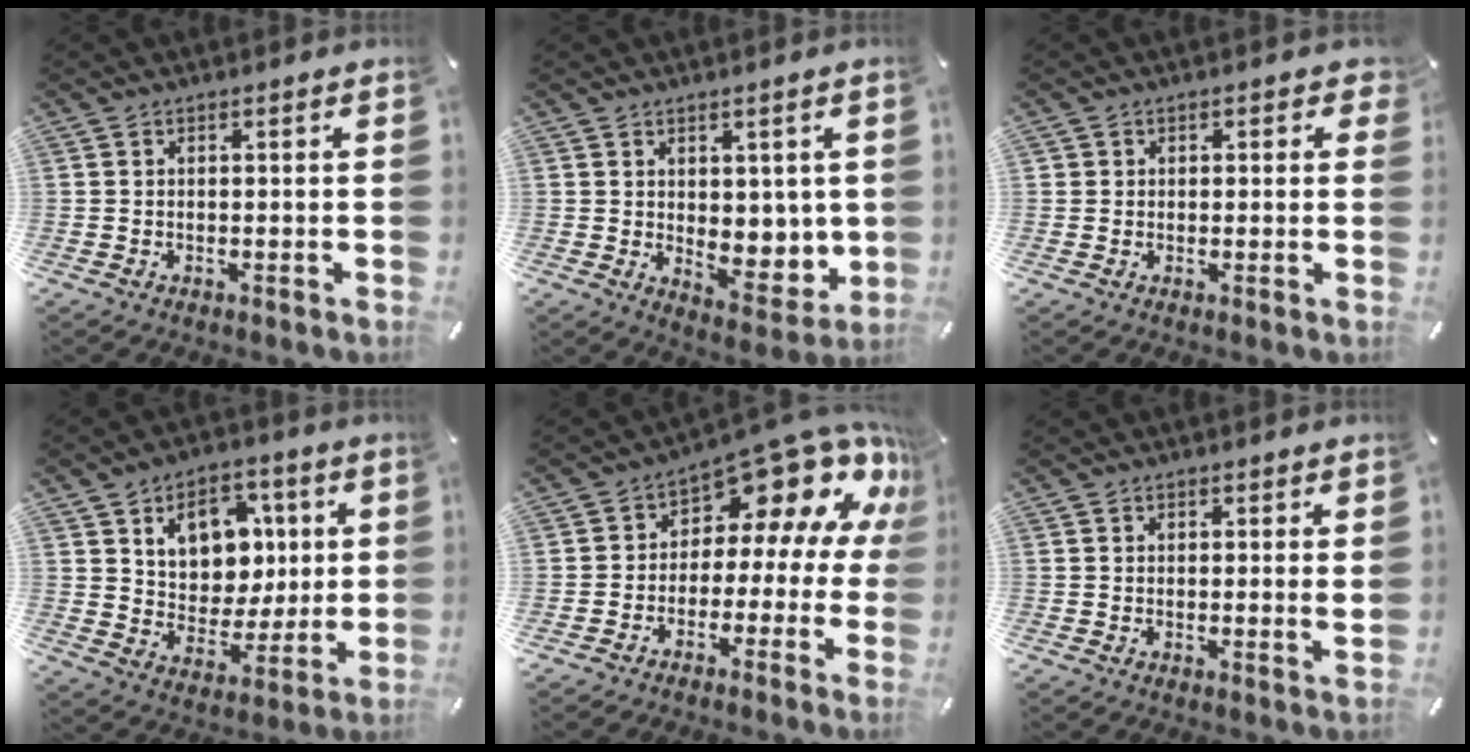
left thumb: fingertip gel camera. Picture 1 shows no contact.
{"total": 7.3, "force": [1.1, 5.6, 4.5], "torque": [-0.027, -0.025, 0.027]}
{"total": 1.9, "force": [0.4, 1.8, 0.5], "torque": [0.004, 0.000, 0.002]}
{"total": 11.8, "force": [4.7, 9.8, 4.6], "torque": [-0.066, -0.030, 0.090]}
{"total": 13.6, "force": [8.1, 6.9, 8.6], "torque": [-0.130, -0.069, 0.134]}
{"total": 1.5, "force": [1.0, 0.7, 0.9], "torque": [-0.004, -0.006, 0.015]}